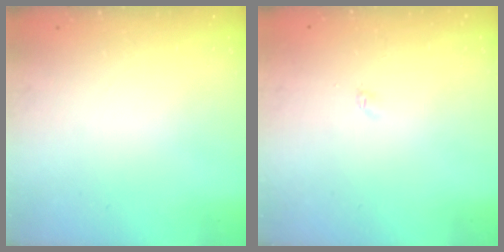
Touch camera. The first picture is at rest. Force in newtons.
{"total": 2.1, "press": 2.0, "slide": 0.3}